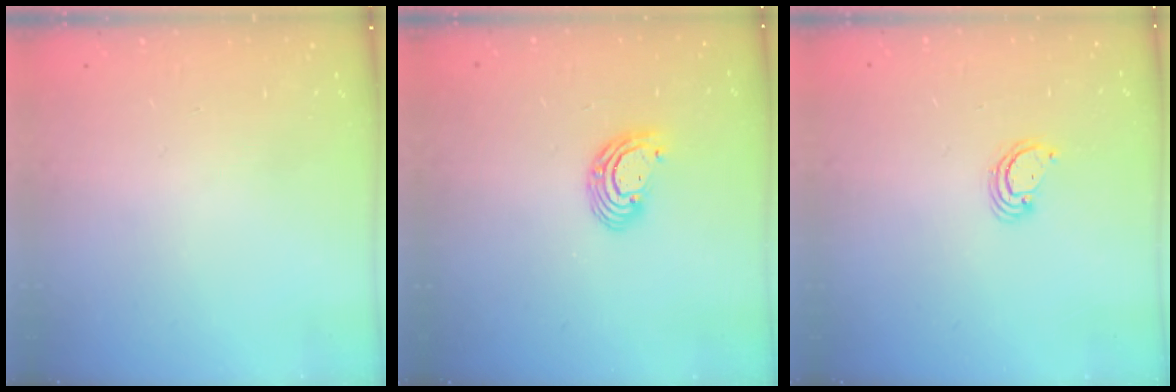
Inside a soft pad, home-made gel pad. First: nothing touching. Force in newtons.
{"total": 7.2, "press": 7.2, "slide": 1.0}
{"total": 2.7, "press": 2.7, "slide": 0.2}